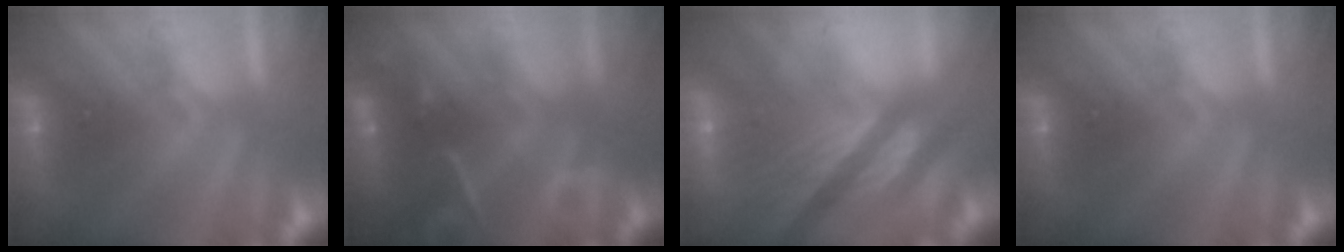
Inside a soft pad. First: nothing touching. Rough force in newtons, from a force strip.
{"total": 7.7}
{"total": 7.8}
{"total": 0.0}